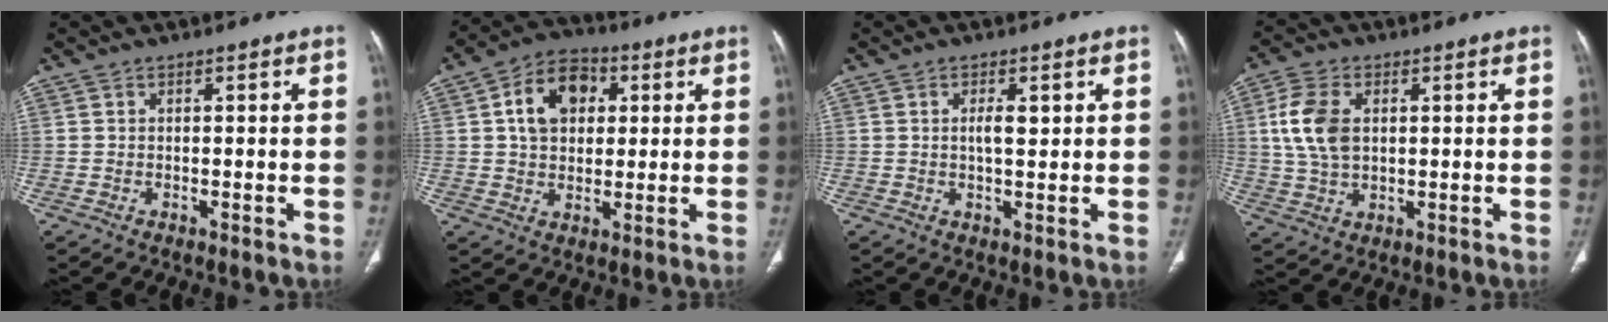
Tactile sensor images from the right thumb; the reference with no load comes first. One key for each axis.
{"total": 11.4, "fx": 2.9, "fy": 8.2, "fz": 7.4, "tx": -0.098, "ty": 0.008, "tz": 0.041}
{"total": 3.0, "fx": 0.7, "fy": 1.1, "fz": 2.7, "tx": -0.041, "ty": -0.003, "tz": 0.010}
{"total": 9.2, "fx": 1.7, "fy": 5.8, "fz": 6.8, "tx": -0.141, "ty": 0.002, "tz": 0.037}